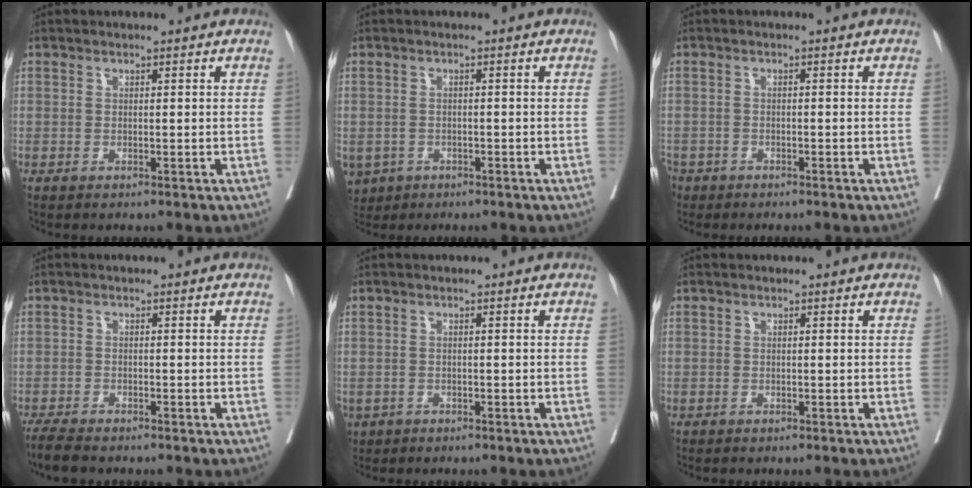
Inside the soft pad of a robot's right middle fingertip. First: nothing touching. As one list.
[{"total": 5.9, "force": [-3.0, 4.7, 1.8], "torque": [-0.044, -0.001, -0.044]}, {"total": 4.5, "force": [-3.2, 3.0, 1.0], "torque": [-0.030, -0.002, -0.059]}, {"total": 4.2, "force": [-3.6, 0.8, 1.9], "torque": [-0.034, -0.012, -0.062]}, {"total": 2.6, "force": [-1.6, 1.9, 0.7], "torque": [-0.015, -0.002, -0.025]}, {"total": 0.6, "force": [-0.3, 0.6, -0.1], "torque": [0.004, 0.008, -0.007]}]